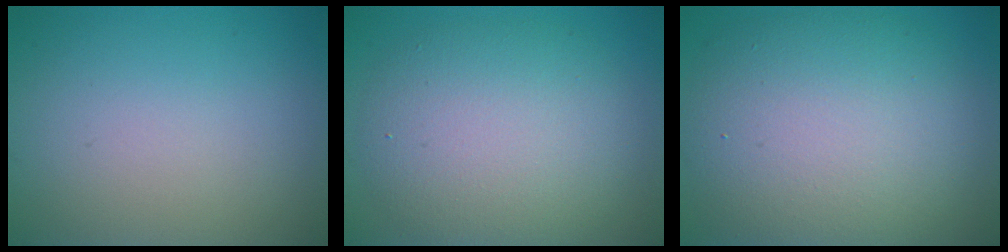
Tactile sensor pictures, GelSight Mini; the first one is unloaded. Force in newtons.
{"total": 7.5, "press": 7.5, "slide": 0.7}
{"total": 11.1, "press": 11.0, "slide": 0.6}